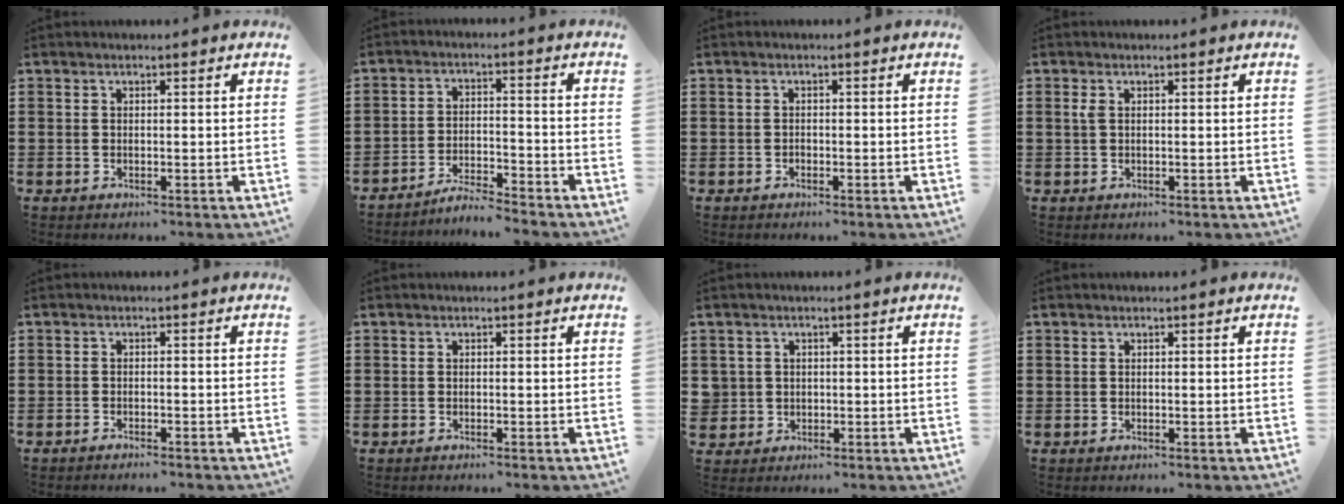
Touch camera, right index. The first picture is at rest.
{"total": 4.2, "force": [-4.1, -0.1, 0.5], "torque": [-0.013, 0.004, -0.086]}
{"total": 0.5, "force": [-0.4, 0.3, 0.2], "torque": [-0.004, 0.002, -0.008]}
{"total": 1.1, "force": [0.3, 0.5, 0.9], "torque": [-0.021, 0.004, 0.003]}
{"total": 1.0, "force": [-1.0, 0.0, 0.0], "torque": [-0.004, 0.002, -0.021]}
{"total": 0.5, "force": [-0.5, -0.1, 0.1], "torque": [-0.002, -0.003, -0.010]}
{"total": 2.1, "force": [-0.1, 2.1, 0.0], "torque": [-0.011, 0.008, -0.006]}
{"total": 0.0}